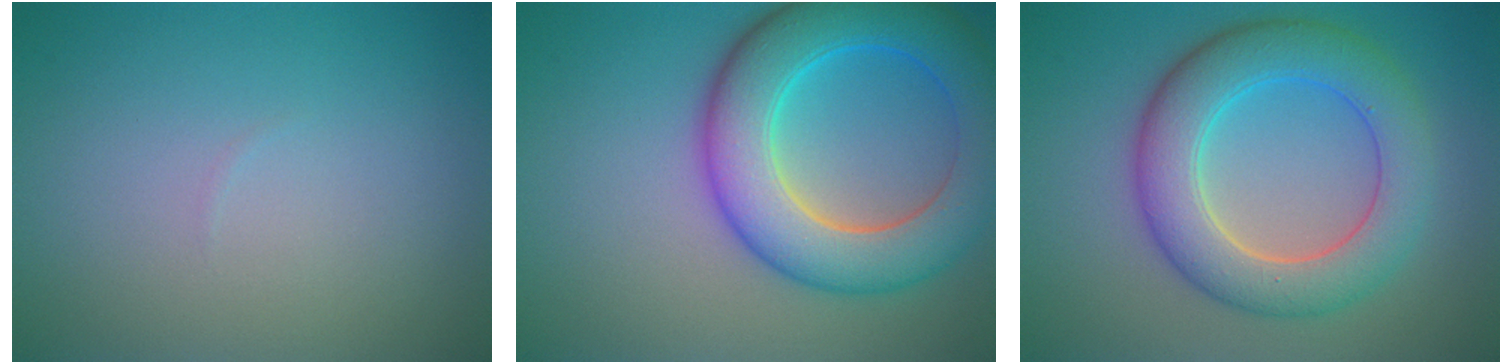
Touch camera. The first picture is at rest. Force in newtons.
{"total": 9.3, "press": 9.3, "slide": 0.0}
{"total": 7.2, "press": 7.2, "slide": 0.3}